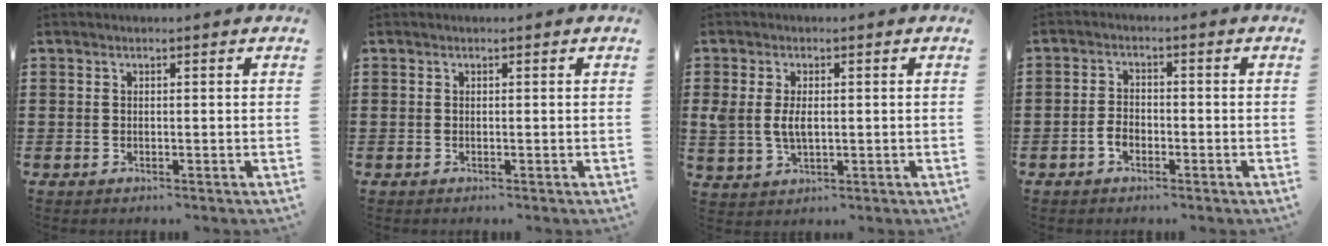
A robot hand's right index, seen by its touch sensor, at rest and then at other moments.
{"total": 0.0}
{"total": 4.1, "force": [0.3, 2.4, 3.3], "torque": [-0.084, 0.004, 0.000]}
{"total": 2.5, "force": [-1.3, 1.5, 1.6], "torque": [-0.039, 0.000, -0.028]}